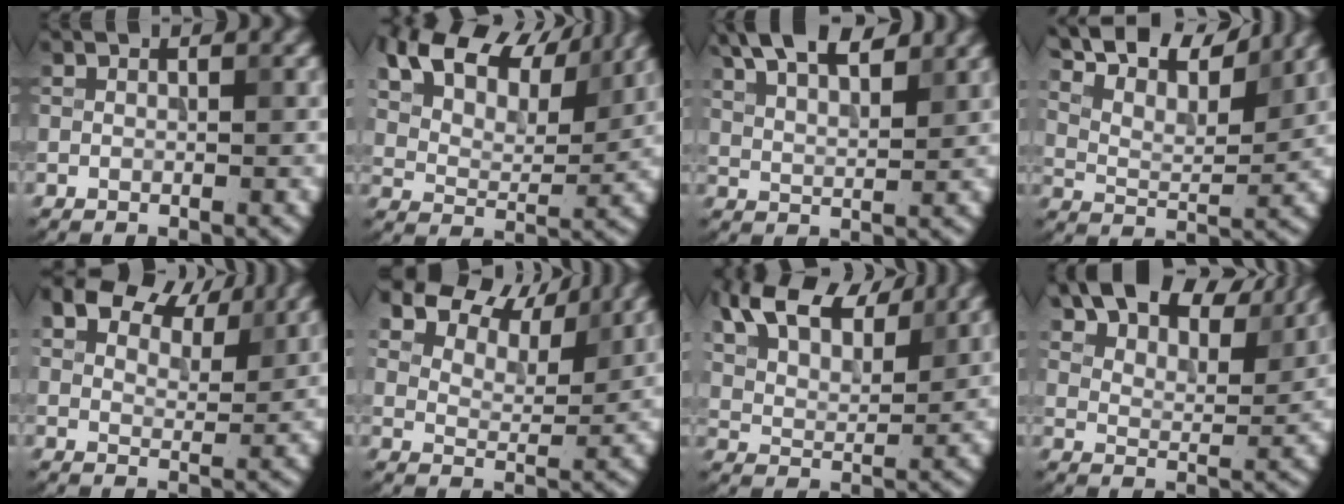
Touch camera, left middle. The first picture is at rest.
{"total": 11.1, "force": [7.7, 4.9, 6.3], "torque": [-0.131, 0.025, 0.110]}
{"total": 7.4, "force": [5.2, 2.6, 4.6], "torque": [-0.078, 0.024, 0.073]}
{"total": 12.4, "force": [9.9, 3.5, 6.7], "torque": [-0.122, 0.023, 0.131]}
{"total": 9.6, "force": [6.8, 4.6, 5.0], "torque": [-0.087, 0.013, 0.097]}
{"total": 11.2, "force": [8.7, 5.0, 4.9], "torque": [-0.100, 0.002, 0.156]}
{"total": 9.1, "force": [6.1, 4.0, 5.4], "torque": [-0.115, 0.028, 0.094]}
{"total": 10.9, "force": [8.4, 3.8, 5.8], "torque": [-0.106, 0.015, 0.120]}